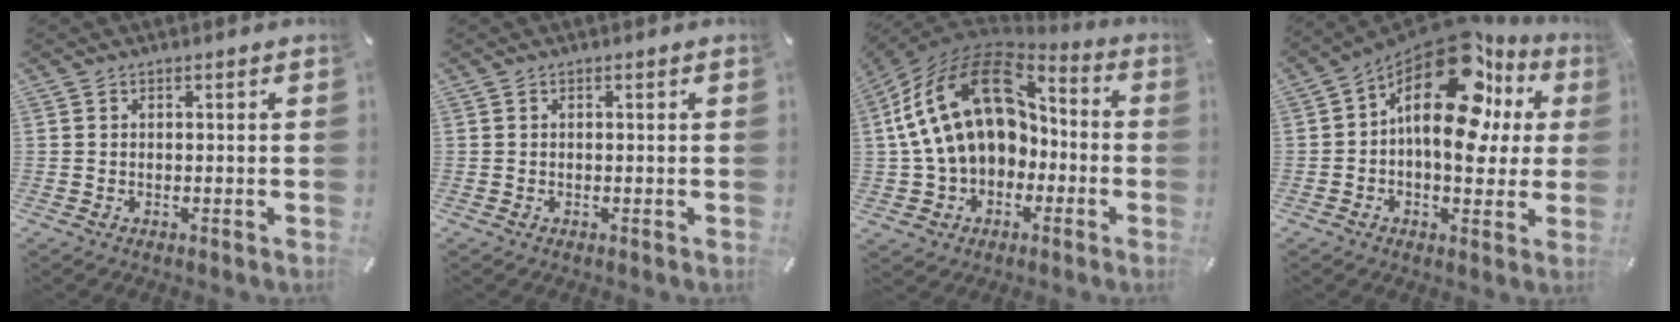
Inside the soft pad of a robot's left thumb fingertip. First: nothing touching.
{"total": 0.0}
{"total": 21.7, "force": [3.1, 15.7, 14.7], "torque": [-0.284, 0.002, 0.056]}
{"total": 21.0, "force": [8.0, 11.2, 15.8], "torque": [-0.255, -0.062, 0.130]}